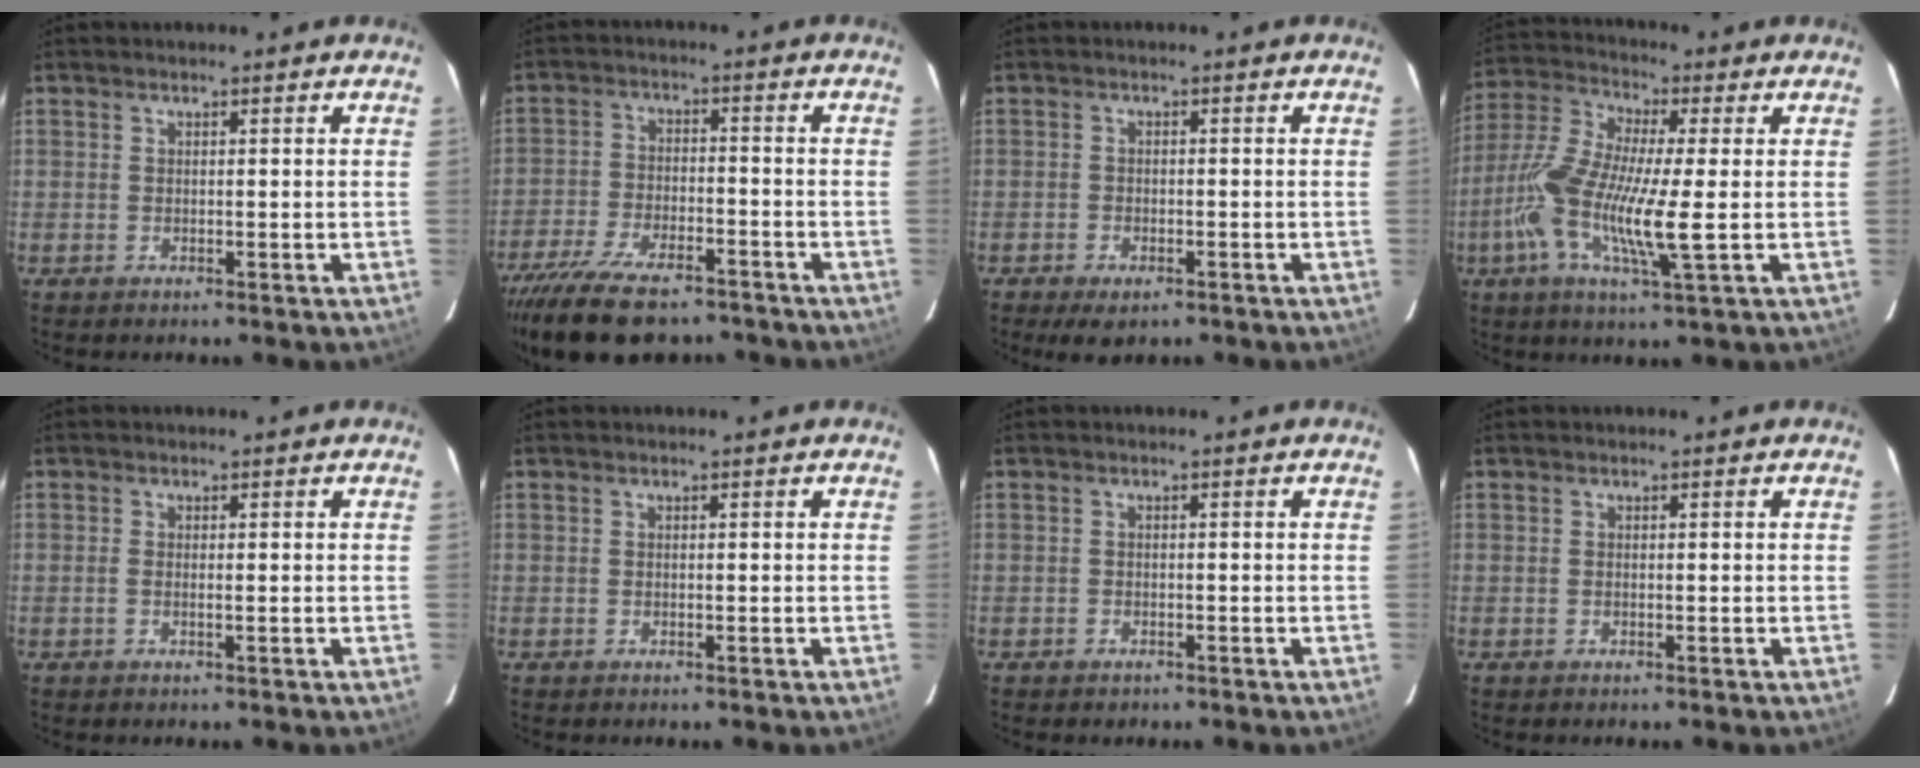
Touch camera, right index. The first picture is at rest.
{"total": 17.1, "force": [-13.4, 6.2, 8.6], "torque": [-0.184, -0.028, -0.220]}
{"total": 5.0, "force": [-3.5, 2.3, 2.7], "torque": [-0.067, -0.017, -0.057]}
{"total": 14.3, "force": [-2.3, 2.1, 13.9], "torque": [-0.285, -0.005, -0.057]}
{"total": 0.9, "force": [-0.2, 0.0, 0.9], "torque": [-0.021, -0.001, -0.006]}
{"total": 0.0}
{"total": 1.3, "force": [-0.9, 0.9, 0.1], "torque": [-0.004, 0.001, -0.013]}
{"total": 0.0}